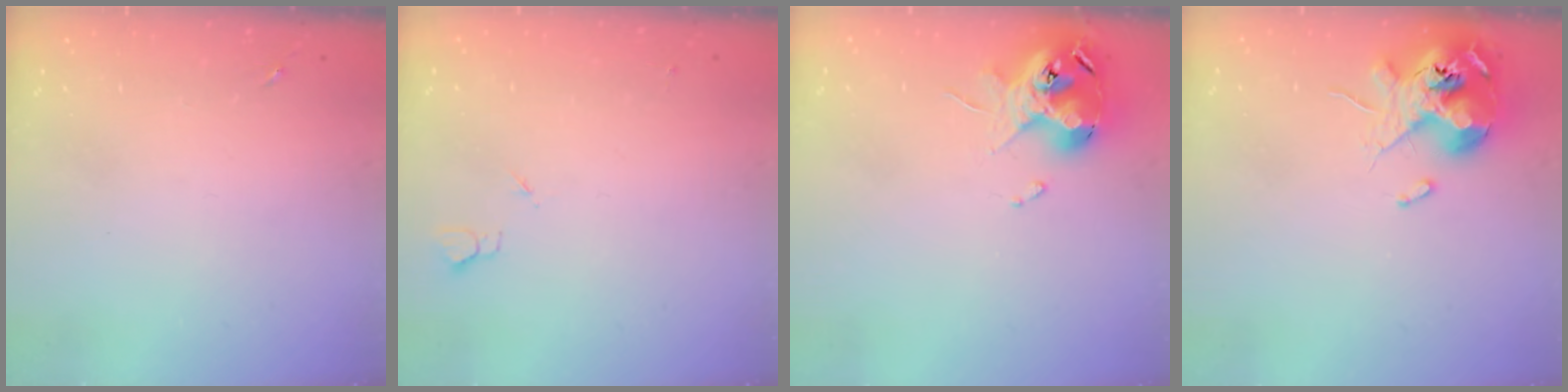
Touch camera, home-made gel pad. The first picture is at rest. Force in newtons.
{"total": 2.7, "press": 2.6, "slide": 0.3}
{"total": 12.6, "press": 12.5, "slide": 1.7}
{"total": 12.1, "press": 11.9, "slide": 2.2}